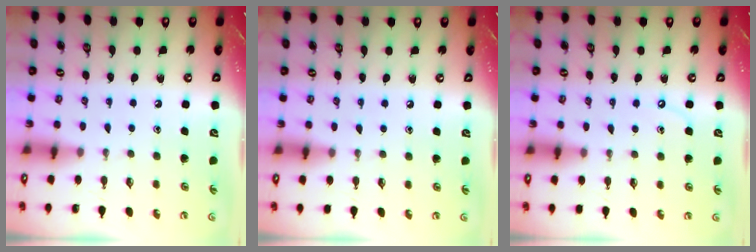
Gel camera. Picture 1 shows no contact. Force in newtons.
{"total": 2.9, "press": 2.9, "slide": 0.5}
{"total": 3.7, "press": 3.7, "slide": 0.5}